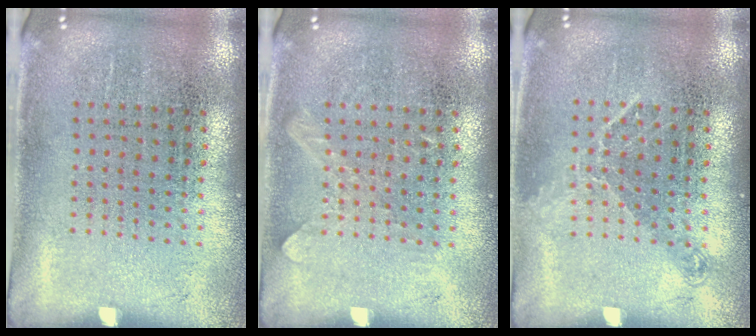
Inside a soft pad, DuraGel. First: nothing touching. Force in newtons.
{"total": 0.8, "press": 0.8, "slide": 0.2}
{"total": 1.1, "press": 0.8, "slide": 0.6}